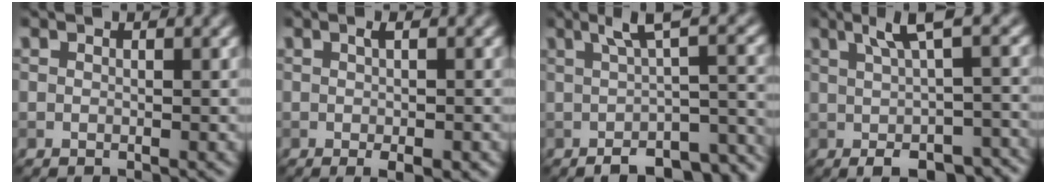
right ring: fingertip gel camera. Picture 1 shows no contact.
{"total": 3.1, "force": [-0.6, 0.5, 2.9], "torque": [-0.043, -0.006, -0.006]}
{"total": 7.2, "force": [-2.4, 2.4, 6.3], "torque": [-0.064, 0.002, -0.029]}
{"total": 7.0, "force": [0.0, 2.4, 6.5], "torque": [-0.077, 0.004, 0.004]}